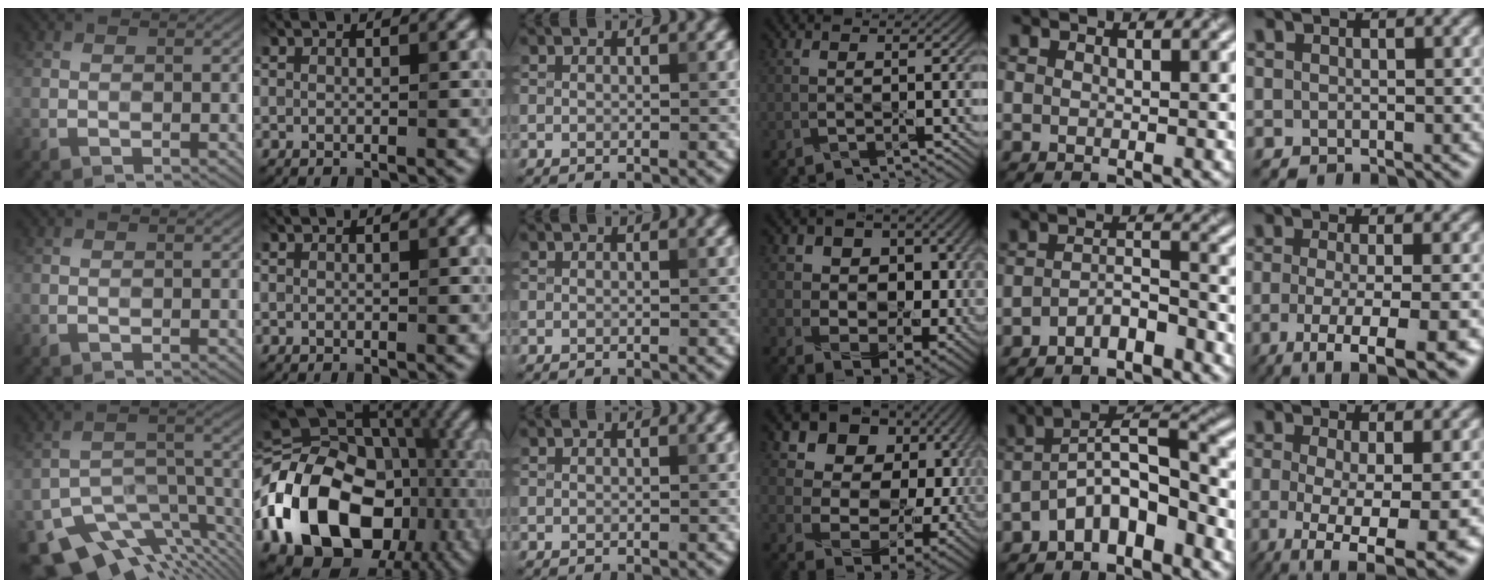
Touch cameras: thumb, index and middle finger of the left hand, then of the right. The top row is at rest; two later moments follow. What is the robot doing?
{"motion": "wipe", "object": "bowl"}